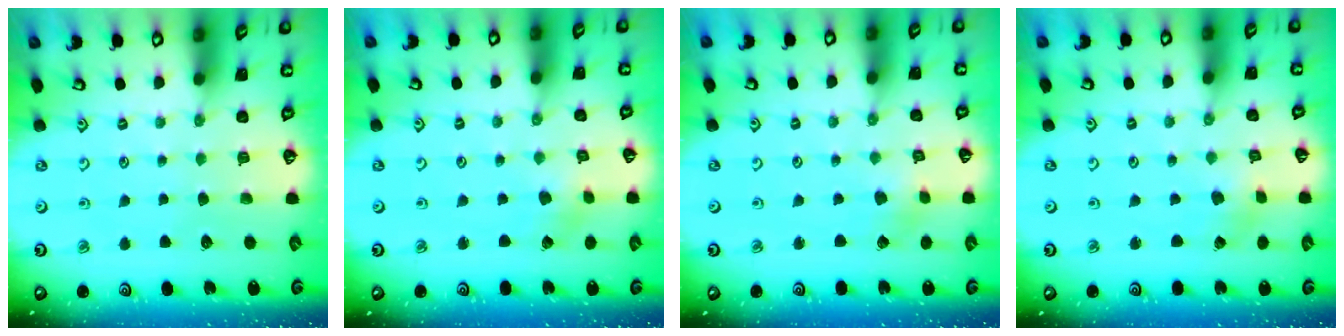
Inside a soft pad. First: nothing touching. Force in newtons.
{"total": 2.1, "press": 2.1, "slide": 0.3}
{"total": 1.7, "press": 1.7, "slide": 0.2}
{"total": 1.0, "press": 1.0, "slide": 0.0}